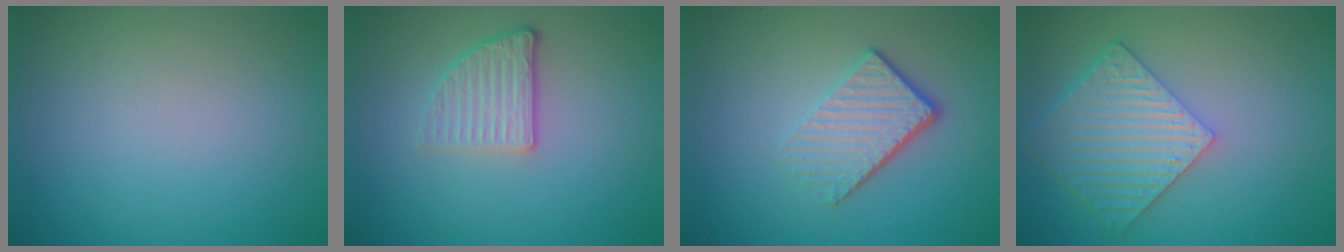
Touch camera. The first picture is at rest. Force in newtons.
{"total": 3.0, "press": 2.3, "slide": 1.8}
{"total": 4.1, "press": 2.7, "slide": 3.2}
{"total": 6.1, "press": 4.8, "slide": 3.8}